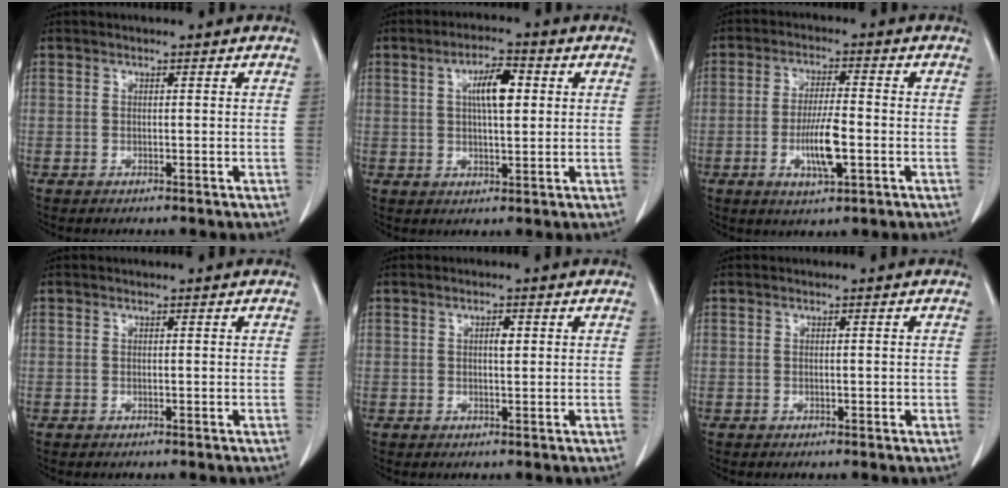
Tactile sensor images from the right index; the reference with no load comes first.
{"total": 6.3, "force": [1.6, 1.8, 5.9], "torque": [-0.104, 0.008, 0.028]}
{"total": 7.4, "force": [-2.1, 1.2, 7.0], "torque": [-0.133, -0.006, -0.035]}
{"total": 0.0}
{"total": 1.5, "force": [0.4, 0.5, 1.4], "torque": [-0.026, 0.002, 0.007]}
{"total": 1.1, "force": [-0.2, 0.3, 1.1], "torque": [-0.020, 0.000, 0.000]}